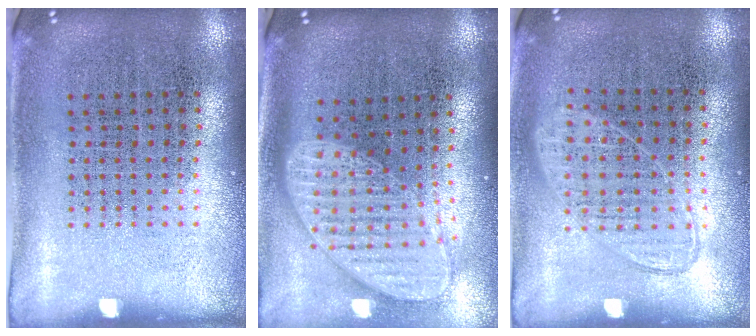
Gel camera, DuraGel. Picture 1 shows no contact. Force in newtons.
{"total": 2.0, "press": 1.6, "slide": 1.1}
{"total": 1.0, "press": 0.9, "slide": 0.4}